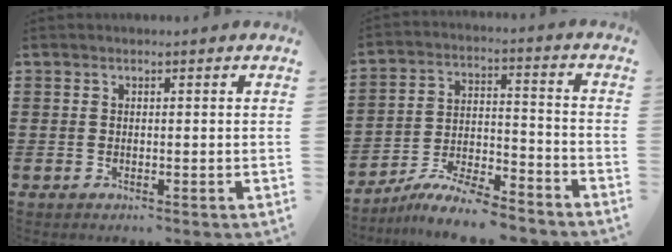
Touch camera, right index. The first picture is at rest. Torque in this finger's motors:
{"motor_torque": [0.84, 0.75, 0.24, 0.06]}